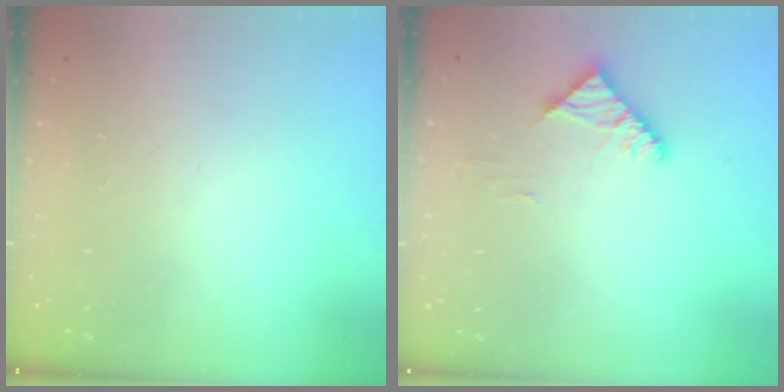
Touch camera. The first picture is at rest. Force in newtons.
{"total": 4.5, "press": 4.4, "slide": 0.8}